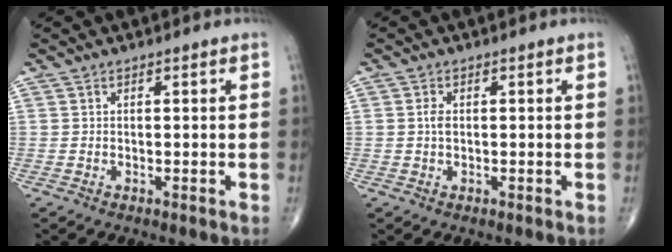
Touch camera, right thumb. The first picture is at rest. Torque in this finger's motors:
{"motor_torque": [0.49, 0.70, 0.17, -0.08, 0.00]}